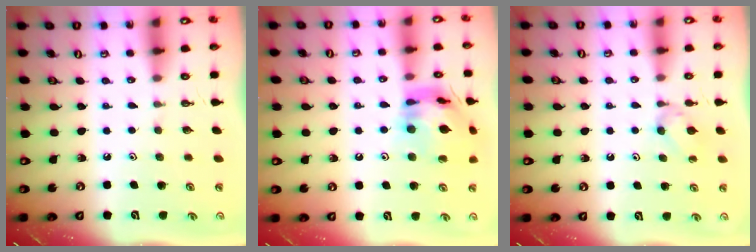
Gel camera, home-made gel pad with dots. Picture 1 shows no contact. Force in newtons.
{"total": 16.4, "press": 16.4, "slide": 1.3}
{"total": 6.0, "press": 6.0, "slide": 0.9}